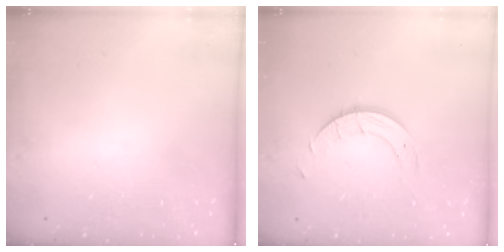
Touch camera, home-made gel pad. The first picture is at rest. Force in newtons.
{"total": 4.9, "press": 4.9, "slide": 0.4}